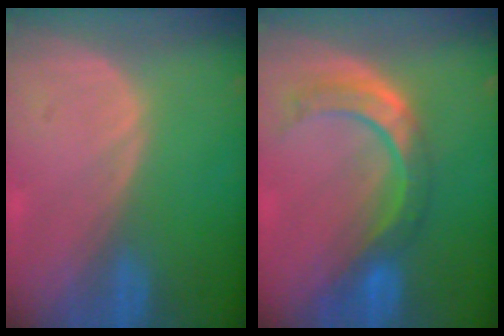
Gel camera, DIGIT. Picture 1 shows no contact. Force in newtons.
{"total": 8.5, "press": 7.2, "slide": 4.5}